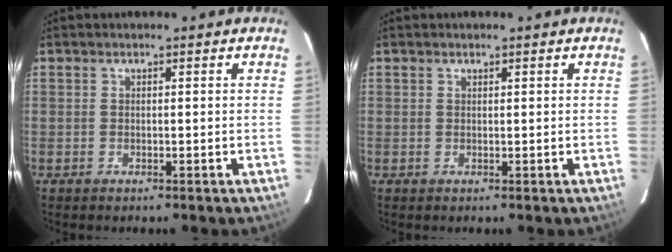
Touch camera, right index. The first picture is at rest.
{"total": 0.0}